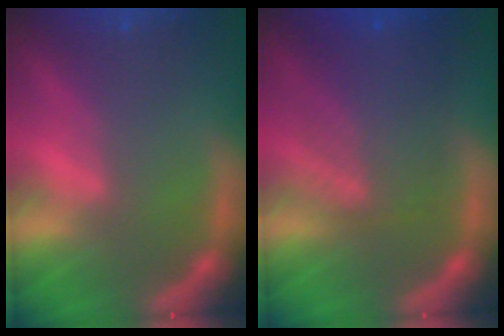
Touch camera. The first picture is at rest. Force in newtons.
{"total": 6.6}